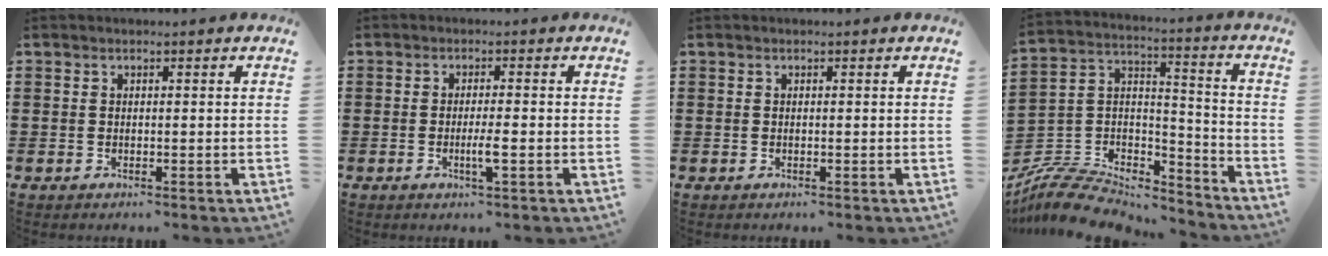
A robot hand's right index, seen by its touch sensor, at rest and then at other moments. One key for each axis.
{"total": 2.9, "fx": -0.9, "fy": 0.1, "fz": 2.8, "tx": -0.048, "ty": -0.004, "tz": -0.017}
{"total": 0.0}
{"total": 9.2, "fx": -8.2, "fy": 3.3, "fz": 2.5, "tx": -0.060, "ty": 0.015, "tz": -0.163}